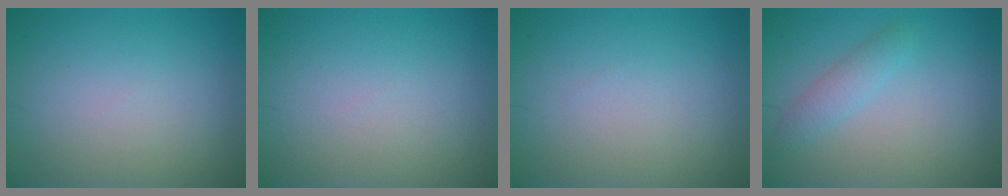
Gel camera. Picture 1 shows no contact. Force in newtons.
{"total": 0.0}
{"total": 0.0}
{"total": 1.9, "press": 1.9, "slide": 0.1}